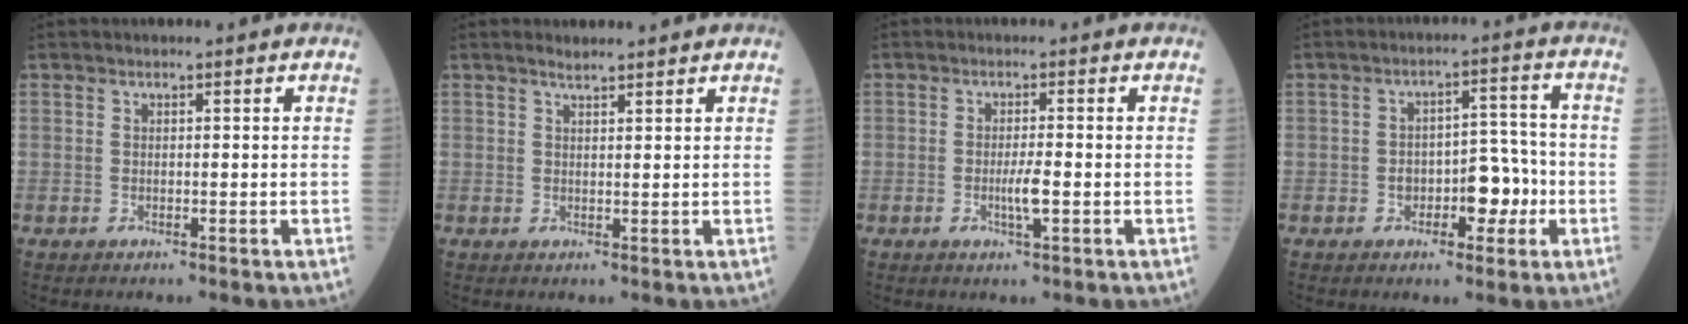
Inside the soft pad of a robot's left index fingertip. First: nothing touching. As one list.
[{"total": 2.0, "force": [1.8, 0.3, 0.6], "torque": [-0.015, 0.010, 0.032]}, {"total": 2.6, "force": [-0.8, 0.0, 2.5], "torque": [-0.047, -0.007, -0.016]}, {"total": 6.3, "force": [-2.1, 3.3, 4.9], "torque": [-0.066, 0.019, -0.030]}]